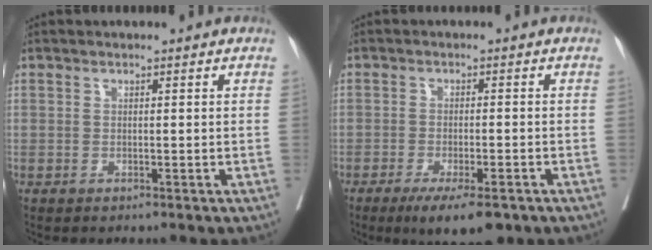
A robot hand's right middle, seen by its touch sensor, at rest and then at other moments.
{"total": 8.1, "force": [-5.5, 1.7, 5.7], "torque": [-0.081, -0.014, -0.083]}